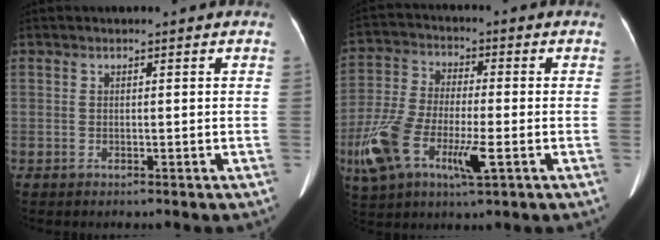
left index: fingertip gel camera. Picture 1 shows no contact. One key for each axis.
{"total": 13.2, "fx": -4.6, "fy": 4.7, "fz": 11.5, "tx": -0.253, "ty": -0.006, "tz": -0.083}